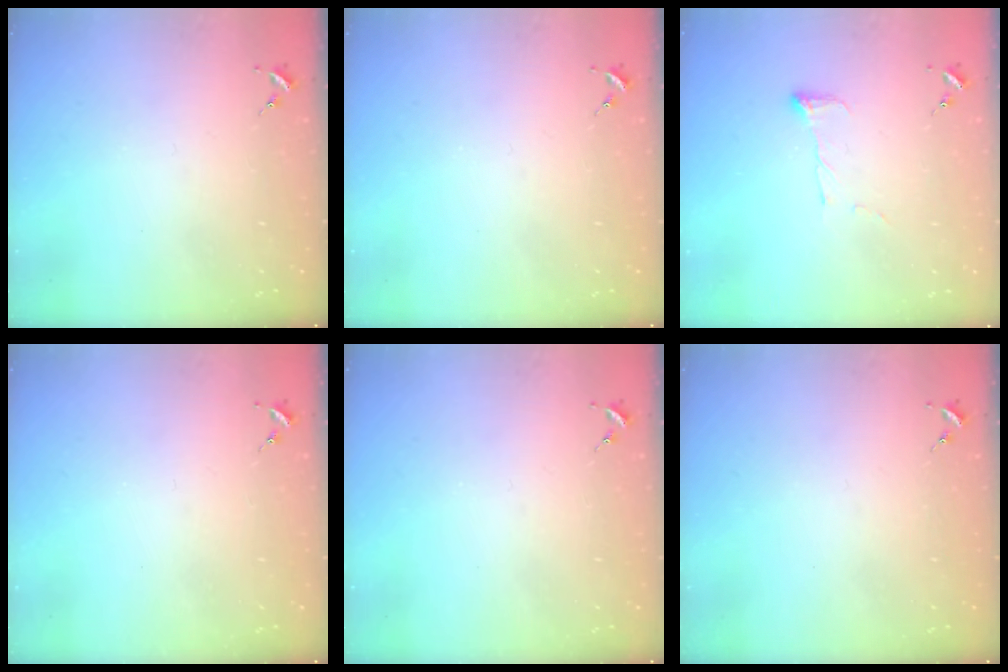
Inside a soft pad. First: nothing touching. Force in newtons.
{"total": 0.0}
{"total": 6.1, "press": 6.1, "slide": 0.3}
{"total": 0.0}
{"total": 0.0}
{"total": 0.0}